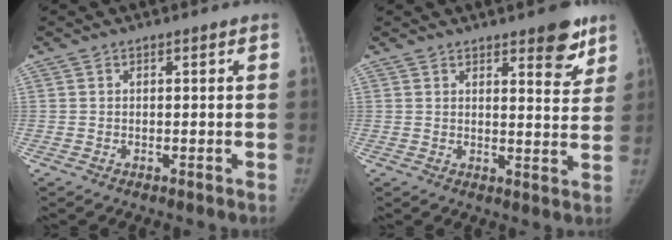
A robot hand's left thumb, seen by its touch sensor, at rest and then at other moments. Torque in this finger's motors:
{"motor_torque": [1.50, 0.66, 0.89, -0.65, 0.16]}